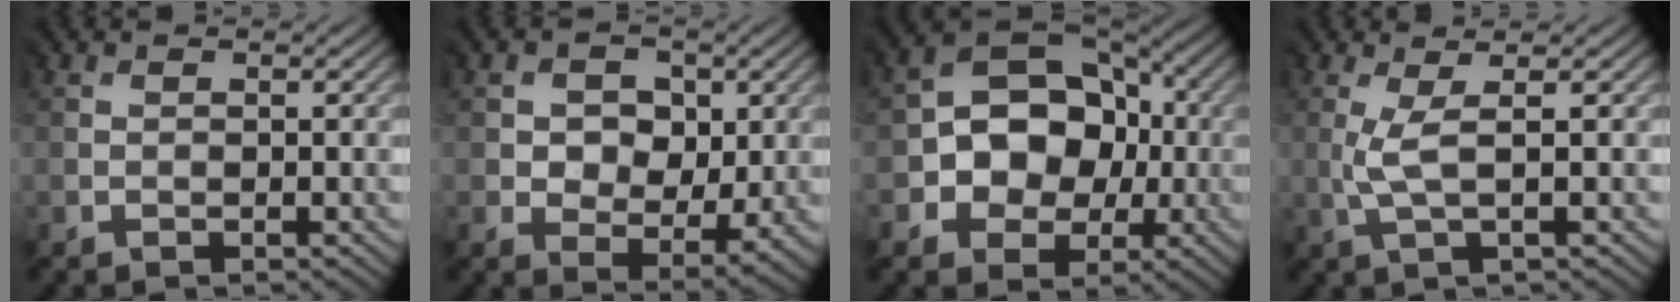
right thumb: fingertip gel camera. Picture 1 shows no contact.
{"total": 5.9, "force": [1.6, 4.8, 3.0], "torque": [-0.056, -0.010, 0.027]}
{"total": 9.6, "force": [-1.1, 7.8, 5.5], "torque": [-0.080, 0.013, -0.037]}
{"total": 2.0, "force": [0.4, -0.1, 2.0], "torque": [-0.054, 0.005, 0.008]}